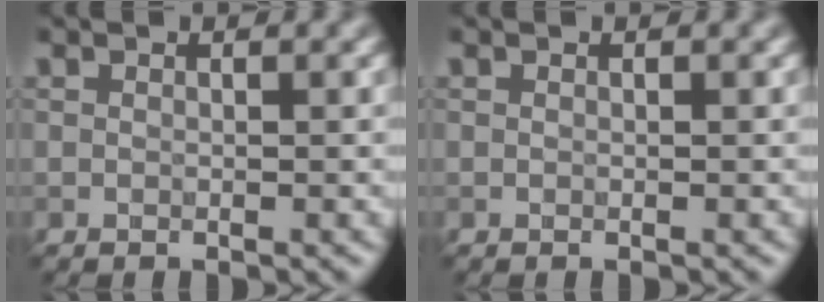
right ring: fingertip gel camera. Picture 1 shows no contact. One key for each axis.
{"total": 0.0}